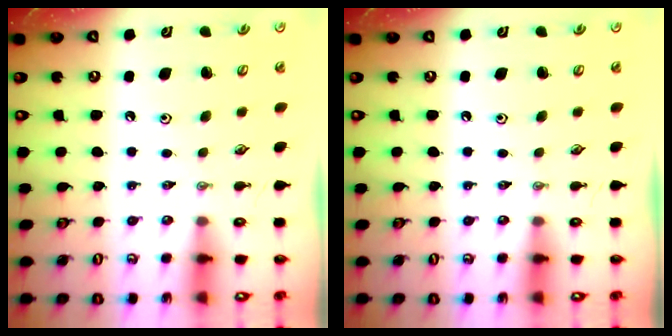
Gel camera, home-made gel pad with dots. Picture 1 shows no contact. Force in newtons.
{"total": 0.0}